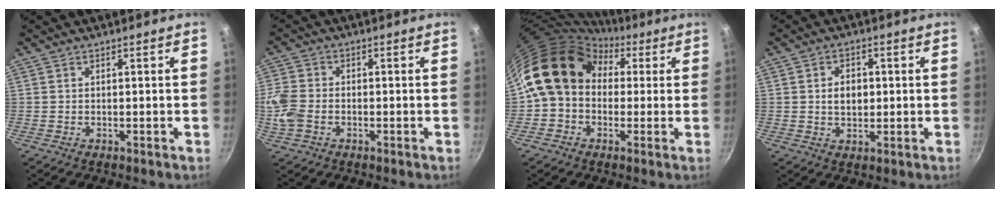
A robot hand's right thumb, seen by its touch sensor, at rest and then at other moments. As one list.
[{"total": 7.2, "force": [-1.9, 5.2, 4.5], "torque": [-0.104, 0.008, -0.050]}, {"total": 14.5, "force": [2.5, 11.6, 8.3], "torque": [-0.109, 0.032, 0.024]}, {"total": 5.0, "force": [0.5, 3.5, 3.5], "torque": [-0.040, 0.003, 0.006]}]